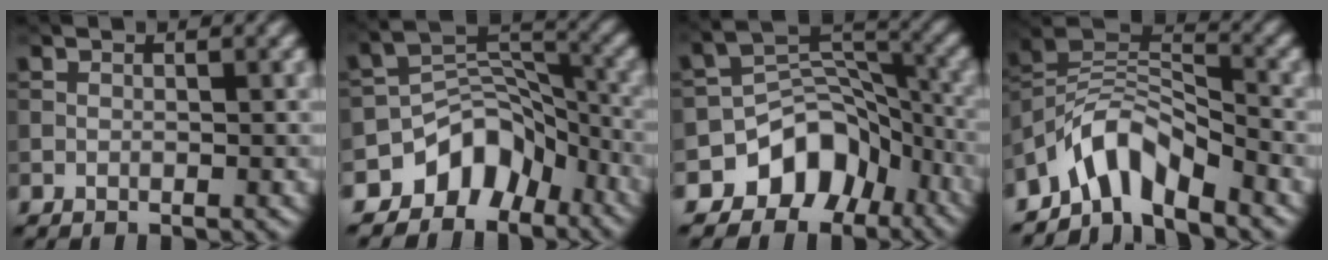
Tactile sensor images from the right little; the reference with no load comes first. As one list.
[{"total": 7.2, "force": [-4.8, 4.8, 2.5], "torque": [-0.015, 0.001, -0.088]}, {"total": 7.7, "force": [-4.6, 5.5, 2.9], "torque": [-0.022, 0.001, -0.083]}, {"total": 5.8, "force": [-4.6, 2.2, 2.7], "torque": [-0.038, 0.004, -0.098]}]